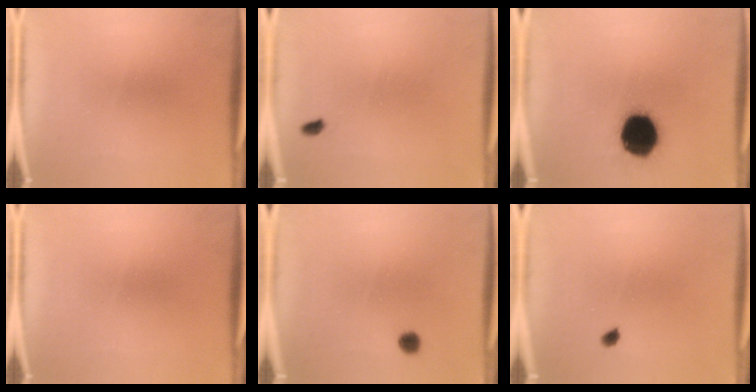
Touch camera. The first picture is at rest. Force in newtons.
{"total": 1.1}
{"total": 17.2}
{"total": 0.0}
{"total": 1.8}
{"total": 1.1}